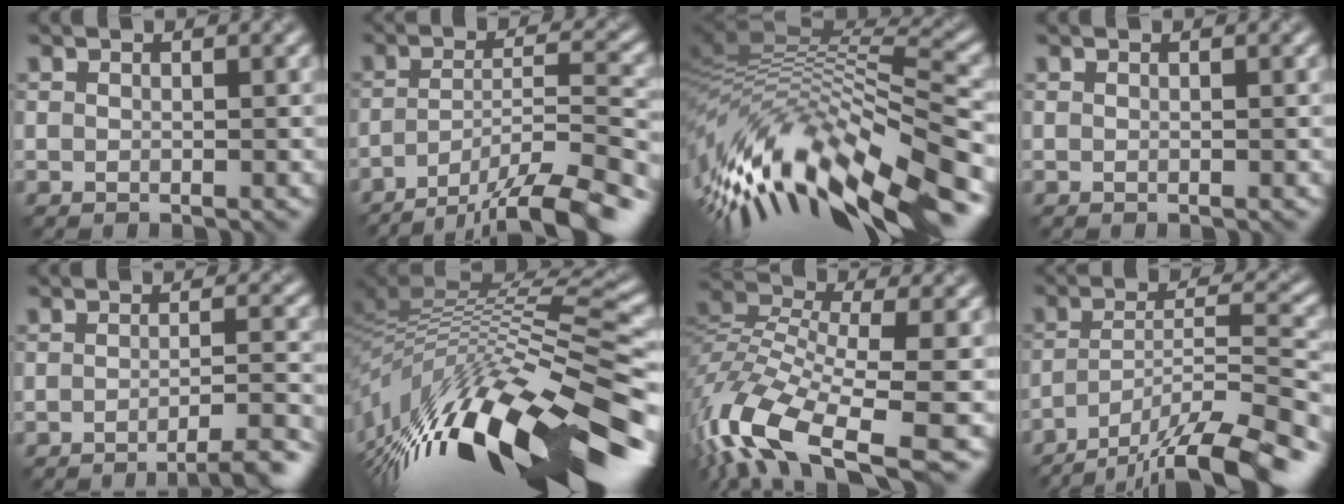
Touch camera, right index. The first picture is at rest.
{"total": 11.3, "force": [-8.5, 2.5, 7.0], "torque": [-0.107, 0.008, -0.133]}
{"total": 14.4, "force": [-6.2, 4.7, 12.1], "torque": [-0.242, 0.017, -0.105]}
{"total": 0.0}
{"total": 5.1, "force": [-3.5, 1.0, 3.6], "torque": [-0.043, 0.007, -0.049]}
{"total": 16.4, "force": [-5.2, 5.1, 14.7], "torque": [-0.274, -0.006, -0.085]}
{"total": 10.9, "force": [-5.4, 4.7, 8.2], "torque": [-0.179, -0.005, -0.106]}
{"total": 13.1, "force": [-10.3, 3.2, 7.5], "torque": [-0.123, 0.004, -0.165]}